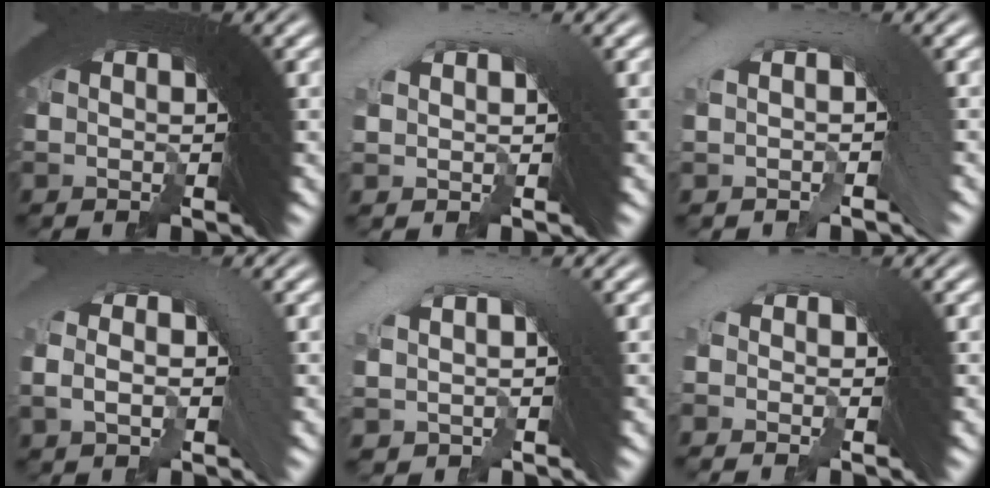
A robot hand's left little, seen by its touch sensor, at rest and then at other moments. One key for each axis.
{"total": 2.0, "fx": 1.0, "fy": 0.7, "fz": 1.6, "tx": -0.022, "ty": 0.032, "tz": 0.013}
{"total": 2.9, "fx": 0.0, "fy": 1.2, "fz": 2.6, "tx": -0.033, "ty": 0.034, "tz": -0.006}
{"total": 2.3, "fx": 0.2, "fy": 1.1, "fz": 2.0, "tx": -0.015, "ty": 0.020, "tz": -0.003}
{"total": 2.3, "fx": 0.5, "fy": 1.2, "fz": 1.9, "tx": -0.039, "ty": 0.026, "tz": 0.010}
{"total": 1.4, "fx": -0.4, "fy": 0.5, "fz": 1.2, "tx": -0.005, "ty": 0.032, "tz": -0.018}